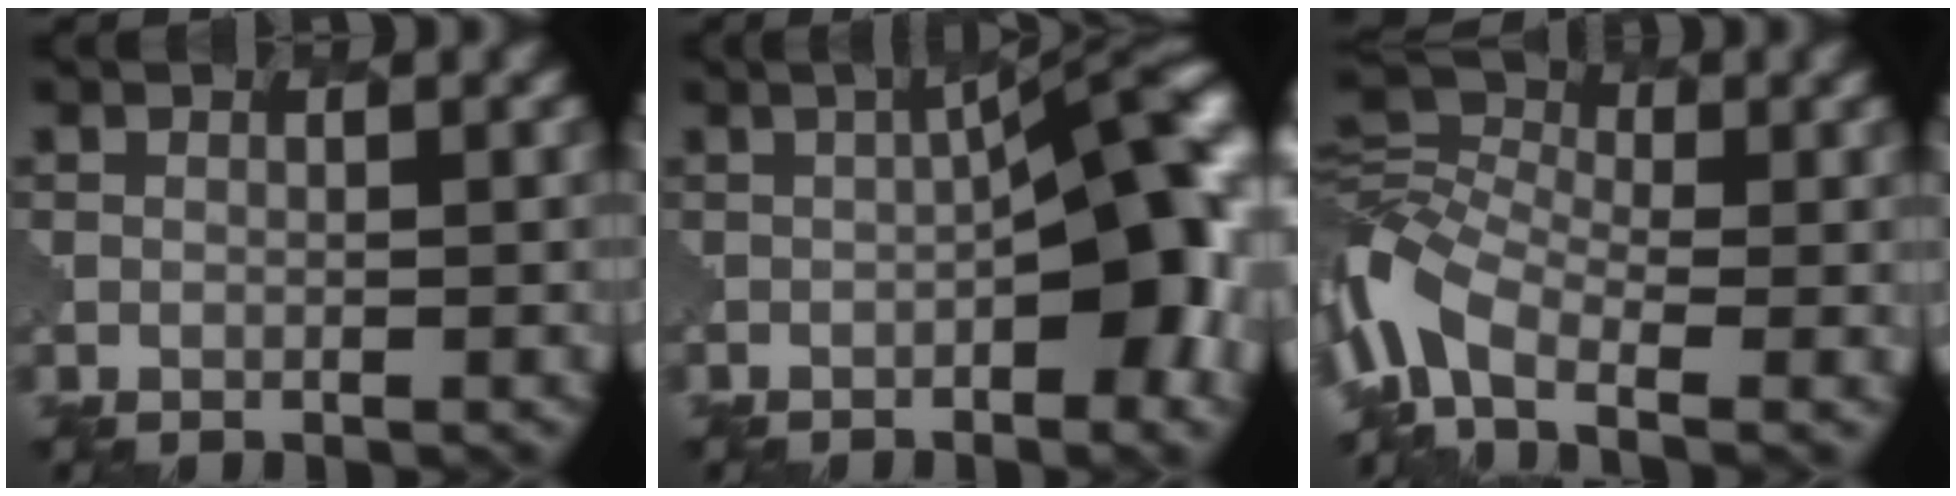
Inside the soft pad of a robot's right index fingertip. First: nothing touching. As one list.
[{"total": 8.6, "force": [-1.6, 2.6, 8.1], "torque": [-0.098, 0.013, -0.023]}, {"total": 10.1, "force": [-3.7, 5.8, 7.4], "torque": [-0.171, 0.005, -0.093]}]